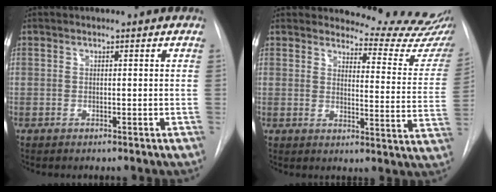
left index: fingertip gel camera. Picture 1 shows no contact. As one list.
[{"total": 14.1, "force": [13.9, 0.7, 2.2], "torque": [-0.014, -0.119, 0.139]}]